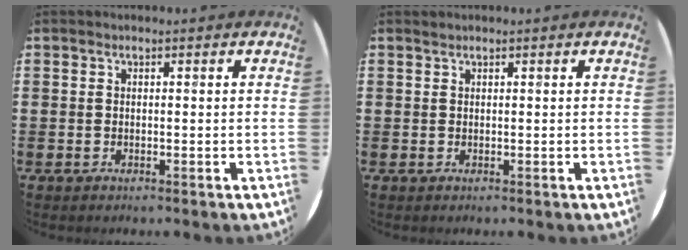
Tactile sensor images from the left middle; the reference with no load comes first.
{"total": 0.0}